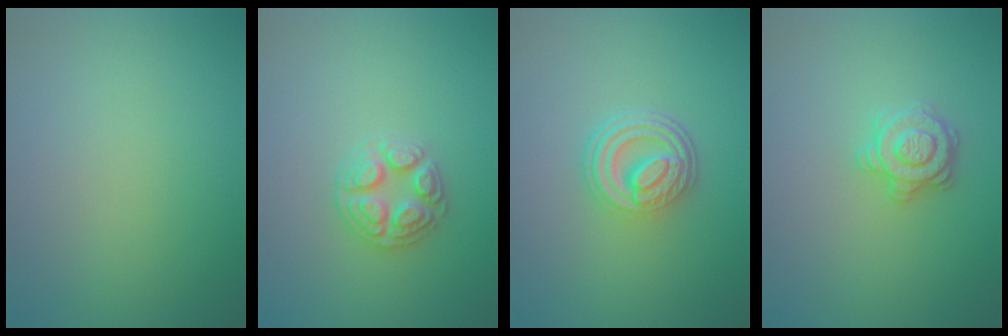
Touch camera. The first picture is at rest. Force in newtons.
{"total": 2.9, "press": 2.8, "slide": 0.3}
{"total": 4.7, "press": 3.5, "slide": 3.0}
{"total": 2.8, "press": 2.7, "slide": 0.5}